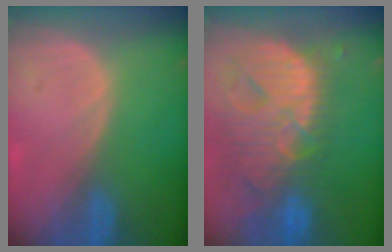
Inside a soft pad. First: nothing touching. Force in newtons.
{"total": 13.8, "press": 11.7, "slide": 7.3}